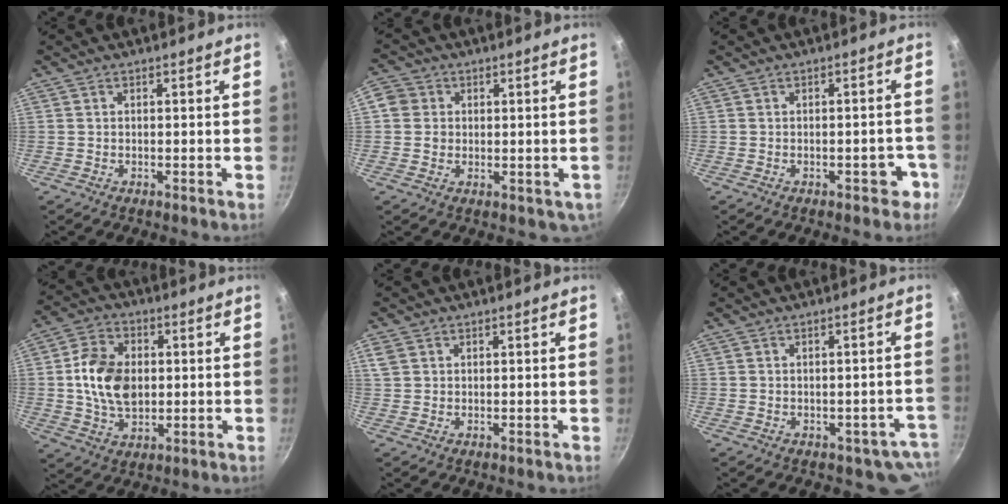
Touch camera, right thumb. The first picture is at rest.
{"total": 6.5, "force": [1.0, 6.0, 2.4], "torque": [-0.010, -0.003, 0.015]}
{"total": 3.8, "force": [-1.9, 2.1, 2.6], "torque": [-0.003, 0.022, -0.018]}
{"total": 12.1, "force": [0.8, 8.4, 8.7], "torque": [-0.138, 0.005, 0.011]}
{"total": 3.0, "force": [1.3, 2.3, 1.5], "torque": [-0.028, 0.001, 0.031]}
{"total": 5.9, "force": [-2.5, 4.5, 3.0], "torque": [0.023, 0.031, -0.016]}